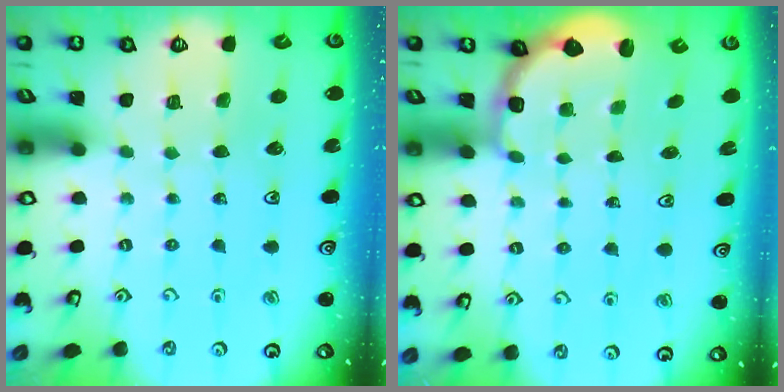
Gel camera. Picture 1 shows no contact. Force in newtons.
{"total": 2.9, "press": 2.4, "slide": 1.6}